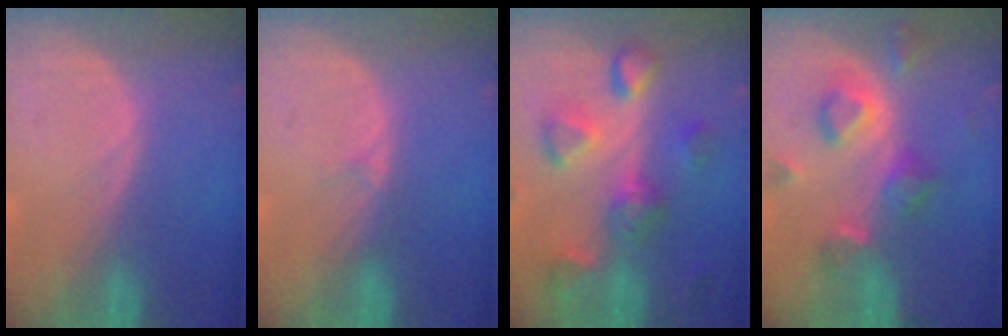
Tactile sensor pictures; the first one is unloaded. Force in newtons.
{"total": 0.9, "press": 0.8, "slide": 0.2}
{"total": 8.2, "press": 8.1, "slide": 1.2}
{"total": 7.7, "press": 7.1, "slide": 3.0}